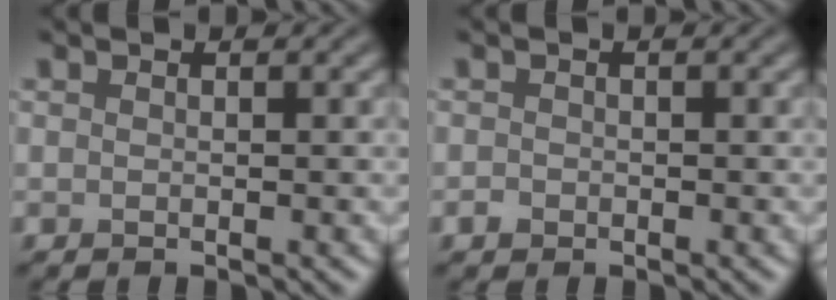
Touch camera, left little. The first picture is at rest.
{"total": 0.7, "force": [-0.4, 0.6, 0.2], "torque": [-0.001, -0.002, -0.009]}